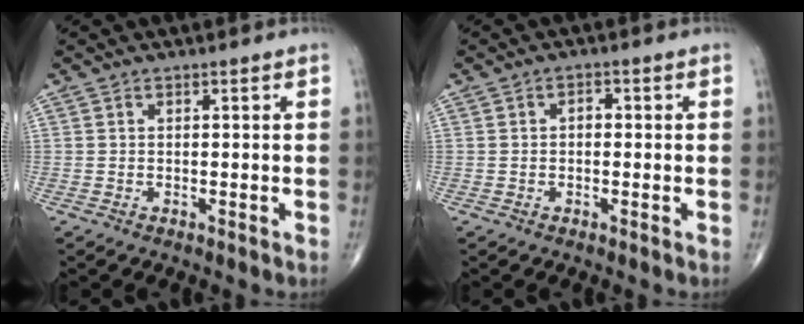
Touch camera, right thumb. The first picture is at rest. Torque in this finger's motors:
{"motor_torque": [0.38, 0.78, 0.02, -0.12, -0.03]}